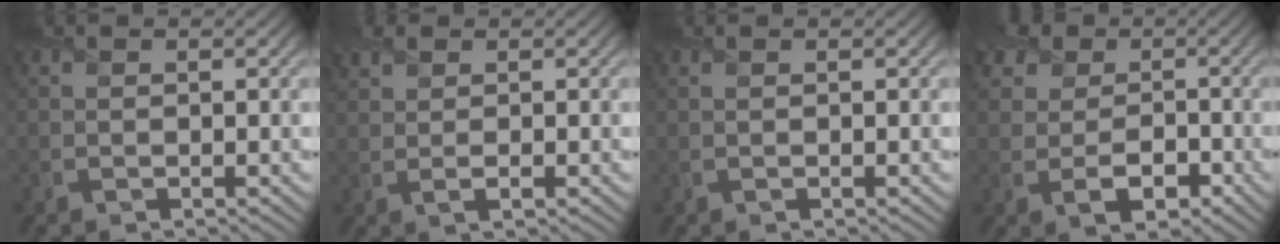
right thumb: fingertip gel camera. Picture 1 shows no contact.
{"total": 2.5, "force": [1.1, 1.2, 2.0], "torque": [-0.046, 0.004, 0.021]}
{"total": 0.5, "force": [0.1, 0.0, 0.5], "torque": [-0.012, 0.003, 0.002]}
{"total": 7.1, "force": [0.2, 6.0, 3.7], "torque": [-0.068, -0.006, -0.011]}